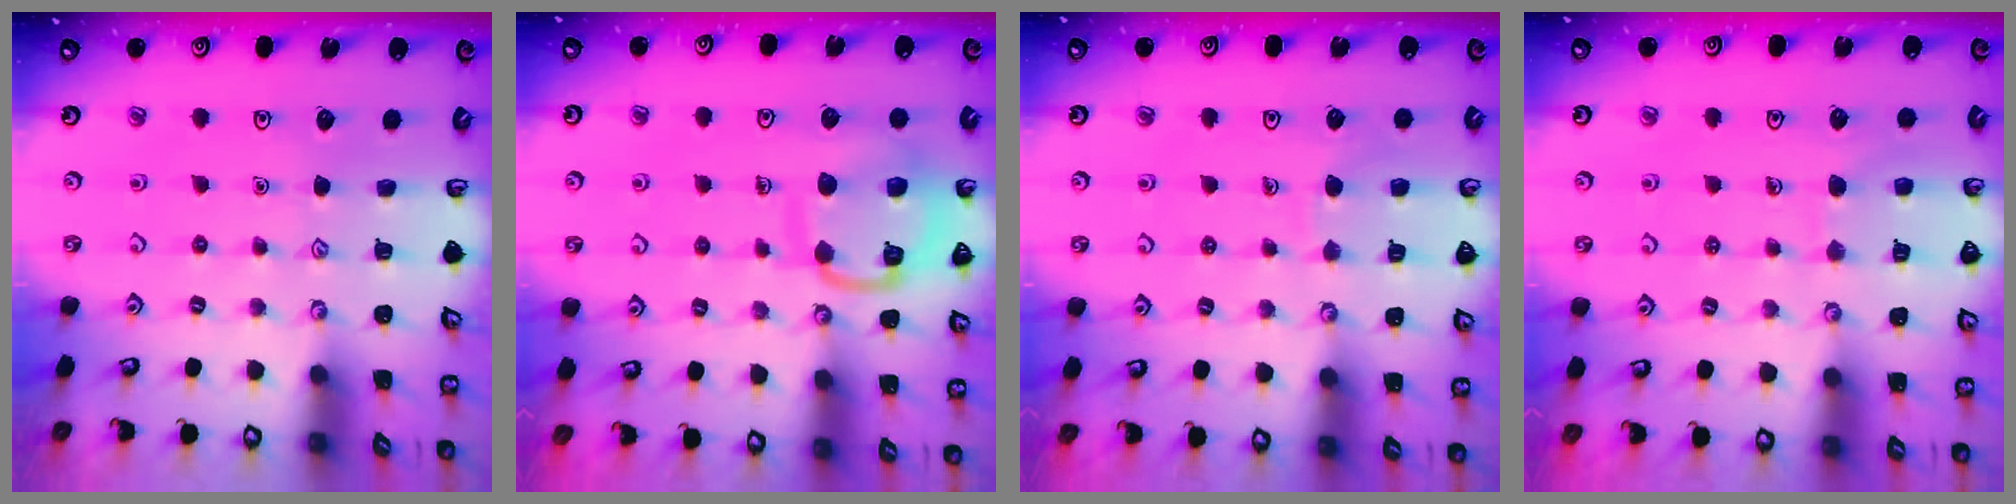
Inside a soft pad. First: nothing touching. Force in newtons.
{"total": 13.5, "press": 13.4, "slide": 1.3}
{"total": 5.6, "press": 5.6, "slide": 0.2}
{"total": 6.6, "press": 6.6, "slide": 0.6}